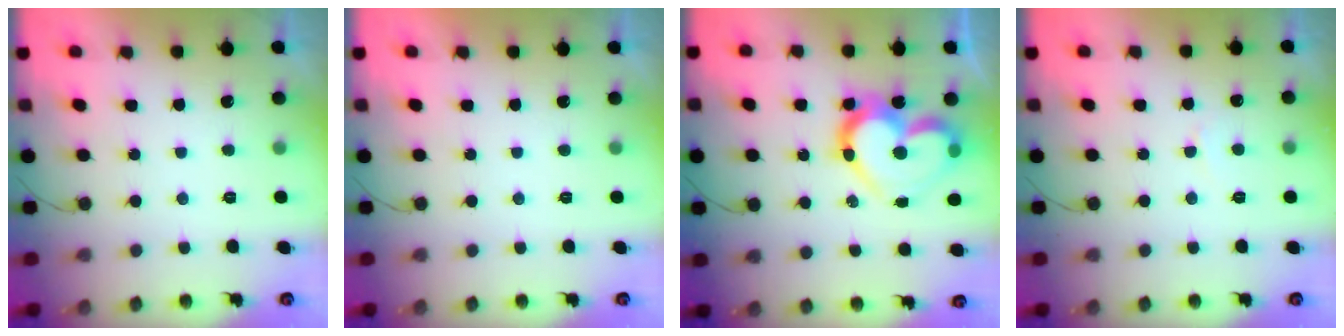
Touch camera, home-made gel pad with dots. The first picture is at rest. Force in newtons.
{"total": 1.8, "press": 1.7, "slide": 0.1}
{"total": 18.1, "press": 18.0, "slide": 1.6}
{"total": 3.0, "press": 3.0, "slide": 0.3}